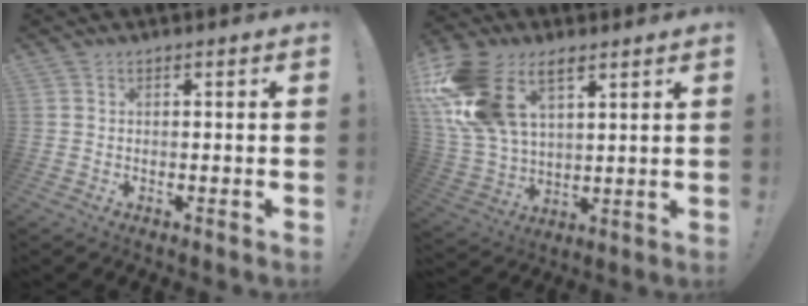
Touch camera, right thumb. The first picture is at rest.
{"total": 19.6, "force": [9.5, 12.4, 11.9], "torque": [-0.249, -0.035, 0.182]}